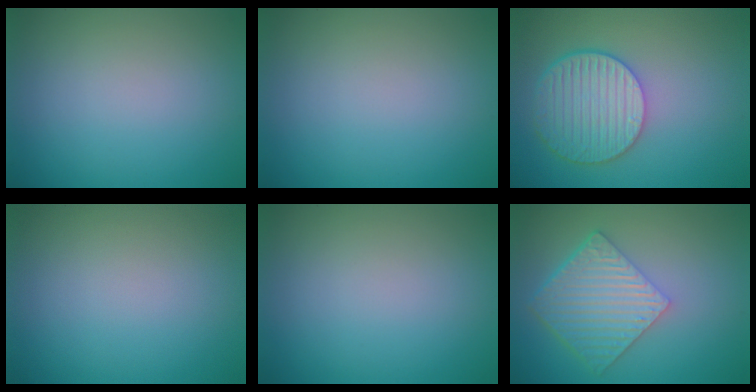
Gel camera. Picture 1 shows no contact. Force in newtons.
{"total": 0.0}
{"total": 5.7, "press": 4.8, "slide": 3.1}
{"total": 0.0}
{"total": 0.0}
{"total": 6.5, "press": 4.6, "slide": 4.6}